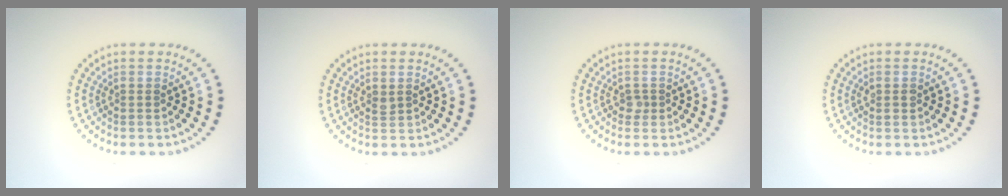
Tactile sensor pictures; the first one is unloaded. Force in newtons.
{"total": 0.6, "press": 0.6, "slide": 0.3}
{"total": 0.7, "press": 0.5, "slide": 0.5}
{"total": 0.9, "press": 0.8, "slide": 0.3}